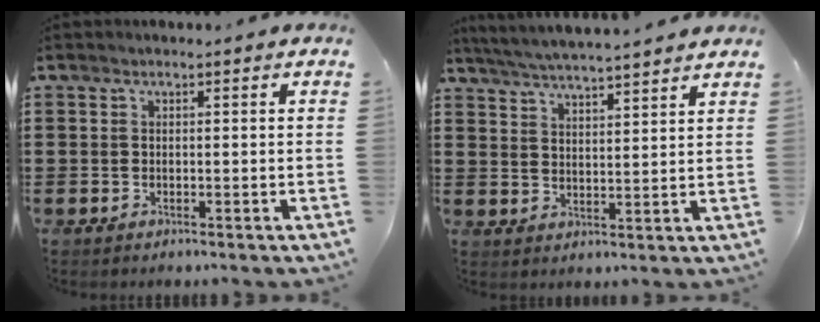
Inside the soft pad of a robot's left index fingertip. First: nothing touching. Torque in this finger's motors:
{"motor_torque": [1.15, -0.99, 0.49, 0.14]}